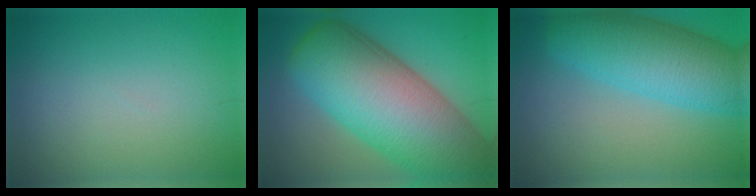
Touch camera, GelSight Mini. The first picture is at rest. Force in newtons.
{"total": 16.9, "press": 16.9, "slide": 0.9}
{"total": 9.9, "press": 9.9, "slide": 0.4}